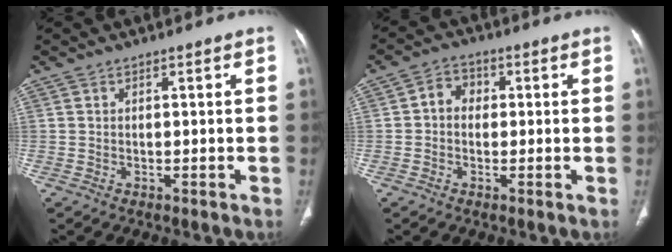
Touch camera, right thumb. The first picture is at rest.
{"total": 4.0, "force": [0.1, 3.4, 2.2], "torque": [-0.020, 0.017, -0.010]}